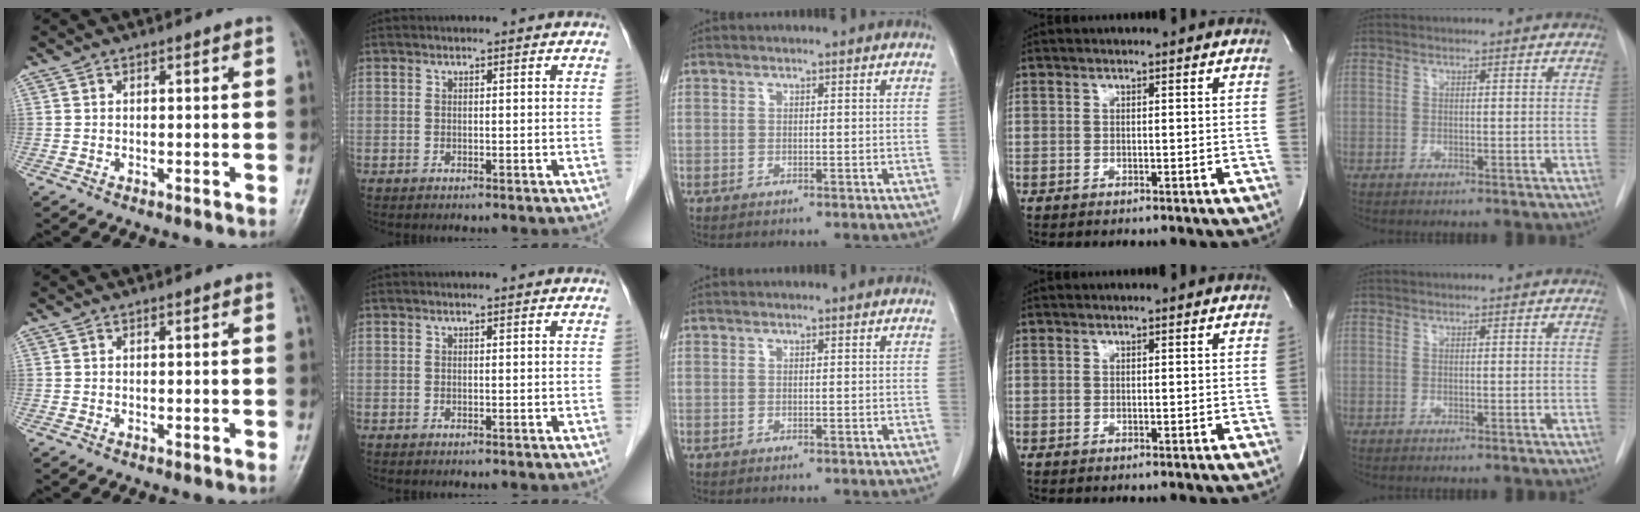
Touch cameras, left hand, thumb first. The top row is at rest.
{}